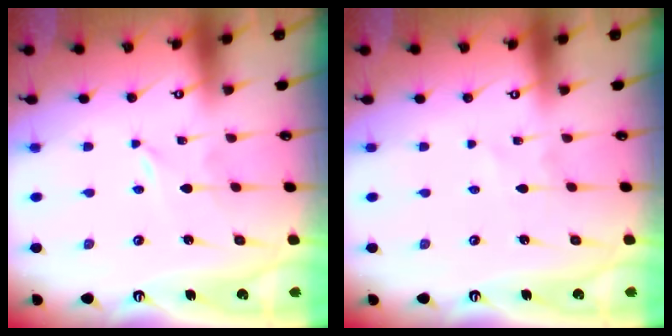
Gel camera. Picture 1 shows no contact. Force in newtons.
{"total": 1.1, "press": 1.1, "slide": 0.1}